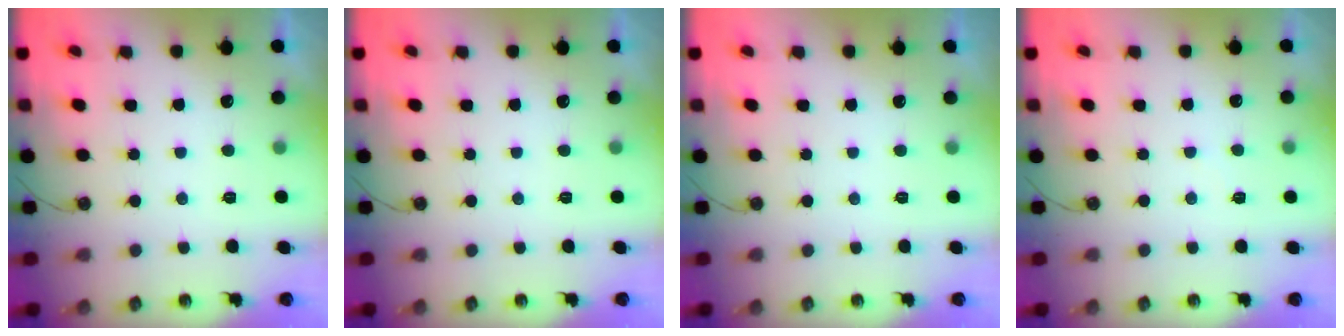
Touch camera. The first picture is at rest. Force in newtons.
{"total": 0.0}
{"total": 0.0}
{"total": 2.9, "press": 2.9, "slide": 0.4}